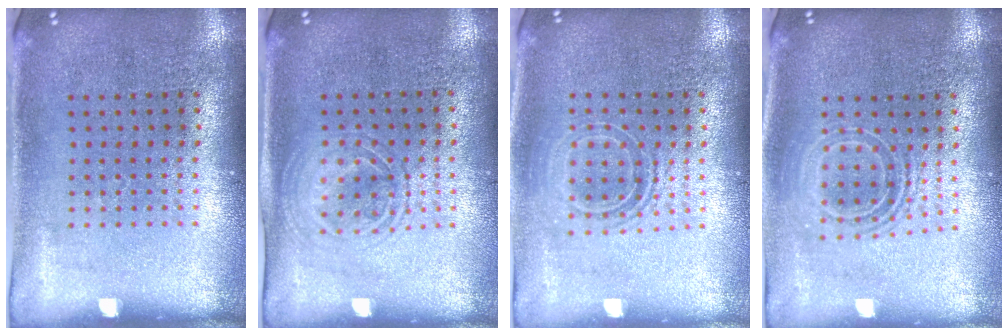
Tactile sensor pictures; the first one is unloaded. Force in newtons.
{"total": 1.5, "press": 1.3, "slide": 0.6}
{"total": 1.5, "press": 1.2, "slide": 0.9}
{"total": 1.8, "press": 1.4, "slide": 1.2}